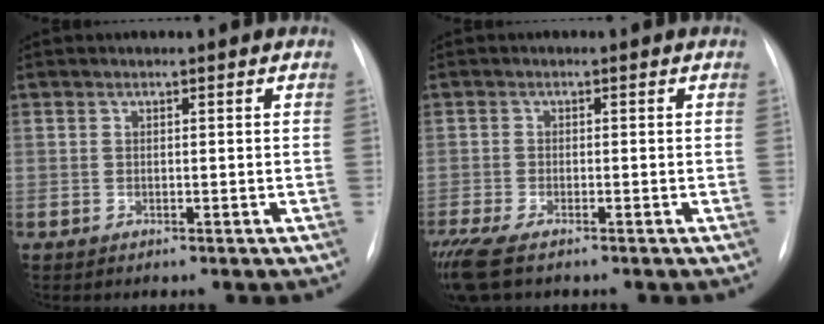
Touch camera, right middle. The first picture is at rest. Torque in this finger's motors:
{"motor_torque": [0.46, -0.71, 0.23, 0.07]}